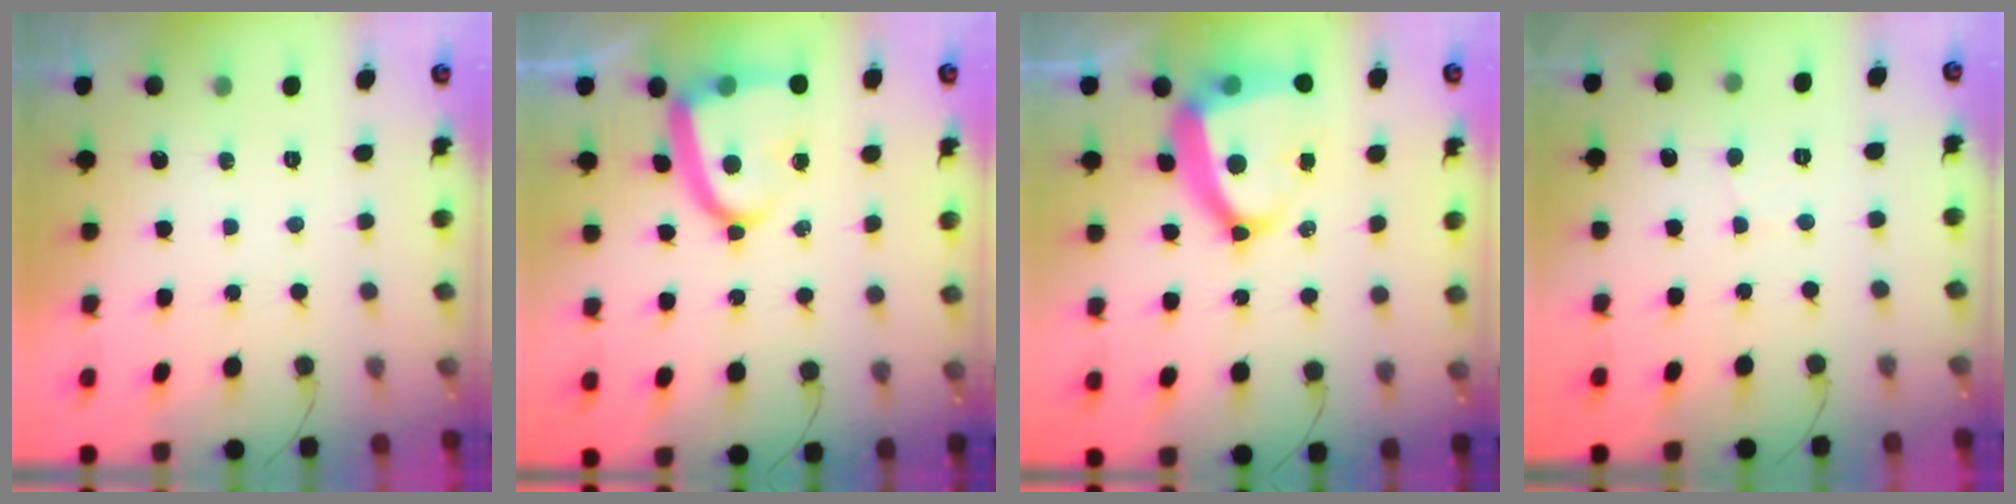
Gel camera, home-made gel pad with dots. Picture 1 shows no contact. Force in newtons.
{"total": 14.0, "press": 13.9, "slide": 1.5}
{"total": 16.3, "press": 16.1, "slide": 2.4}
{"total": 1.6, "press": 1.6, "slide": 0.1}